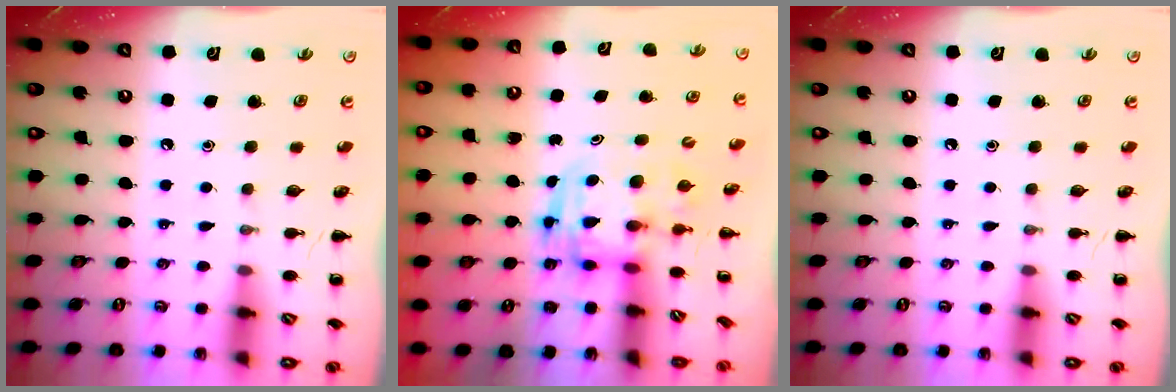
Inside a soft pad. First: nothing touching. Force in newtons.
{"total": 3.4, "press": 3.3, "slide": 0.7}
{"total": 0.0}